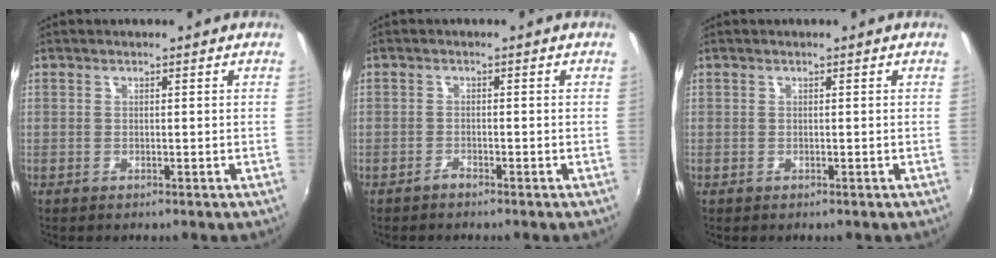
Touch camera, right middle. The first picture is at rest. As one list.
[{"total": 0.9, "force": [-0.9, 0.1, 0.2], "torque": [-0.005, -0.003, -0.019]}, {"total": 0.8, "force": [0.1, -0.2, -0.7], "torque": [0.012, 0.002, 0.001]}]